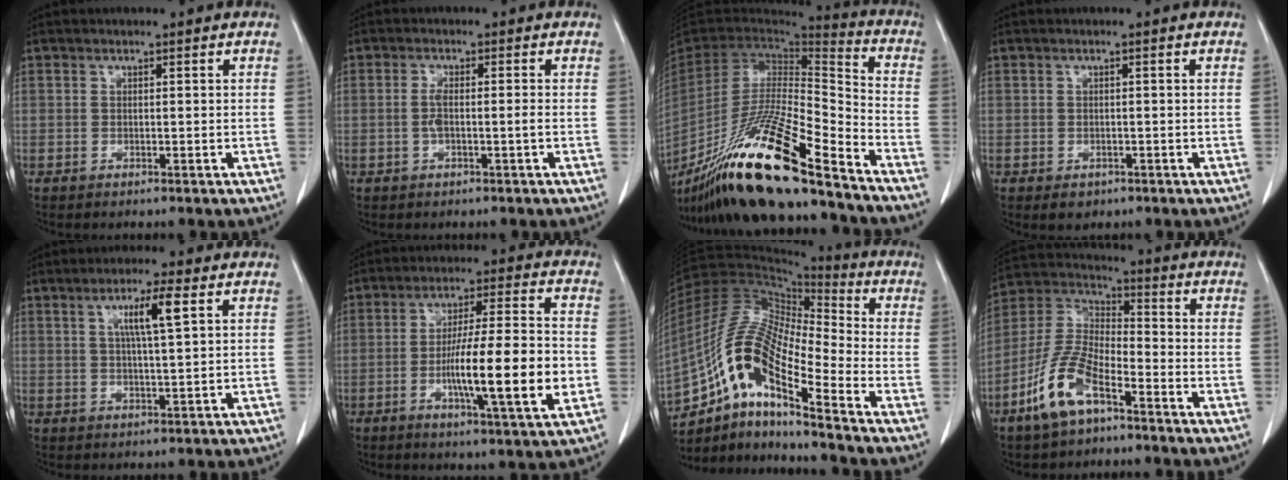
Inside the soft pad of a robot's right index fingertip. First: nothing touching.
{"total": 2.5, "force": [-0.7, 0.1, 2.4], "torque": [-0.048, 0.002, -0.013]}
{"total": 24.8, "force": [-18.3, 1.5, 16.7], "torque": [-0.309, -0.048, -0.335]}
{"total": 1.9, "force": [-1.0, 1.5, 0.7], "torque": [-0.006, 0.001, -0.005]}
{"total": 5.8, "force": [2.2, -0.1, 5.4], "torque": [-0.096, 0.002, 0.038]}
{"total": 15.2, "force": [-3.5, 0.7, 14.8], "torque": [-0.248, -0.006, -0.059]}
{"total": 14.7, "force": [-8.2, 2.9, 11.9], "torque": [-0.244, 0.015, -0.149]}
{"total": 11.3, "force": [-6.6, 4.1, 8.3], "torque": [-0.191, 0.000, -0.130]}